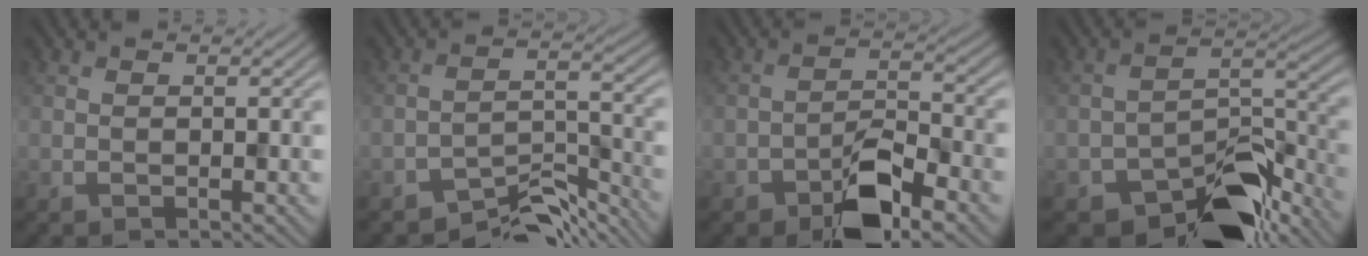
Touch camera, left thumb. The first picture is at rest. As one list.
[{"total": 7.1, "force": [-6.1, 2.2, 2.8], "torque": [-0.039, 0.004, -0.107]}, {"total": 7.7, "force": [-4.6, 3.1, 5.3], "torque": [-0.082, 0.010, -0.088]}, {"total": 11.5, "force": [-8.3, 5.3, 6.0], "torque": [-0.075, -0.010, -0.146]}]